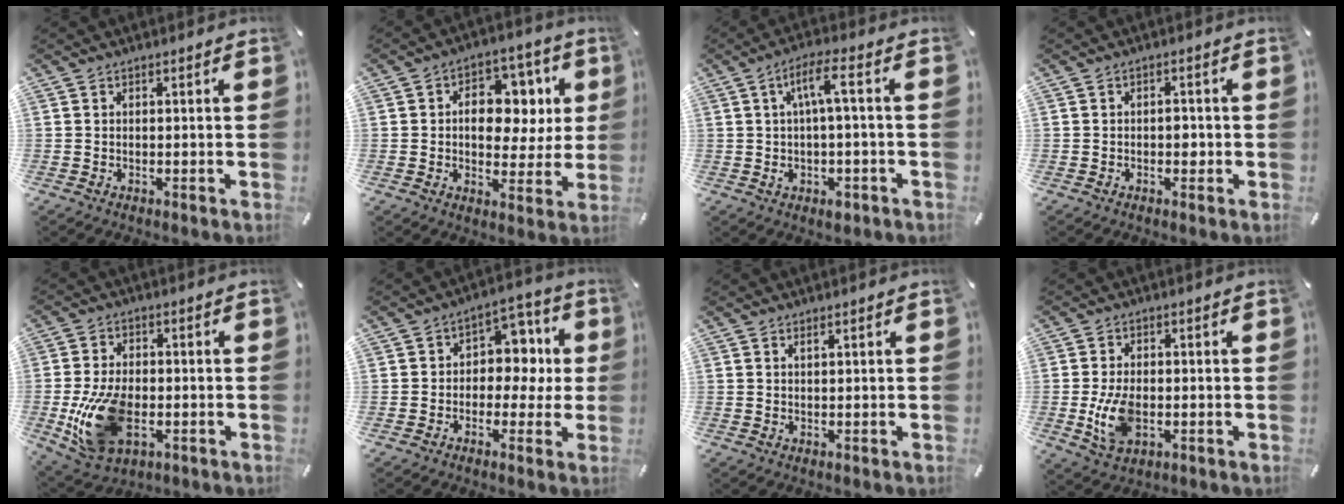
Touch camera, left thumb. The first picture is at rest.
{"total": 11.5, "force": [1.6, 8.5, 7.5], "torque": [-0.088, -0.007, 0.026]}
{"total": 7.8, "force": [0.3, 2.6, 7.4], "torque": [-0.146, 0.005, 0.003]}
{"total": 2.2, "force": [-0.3, 1.4, 1.7], "torque": [-0.023, -0.001, -0.009]}
{"total": 15.2, "force": [-3.2, 9.8, 11.2], "torque": [-0.238, -0.003, -0.054]}
{"total": 9.2, "force": [0.1, 7.5, 5.4], "torque": [-0.061, -0.003, -0.001]}
{"total": 1.0, "force": [0.6, 0.2, 0.8], "torque": [-0.015, -0.002, 0.011]}
{"total": 8.2, "force": [-1.3, 5.3, 6.2], "torque": [-0.134, -0.003, -0.025]}